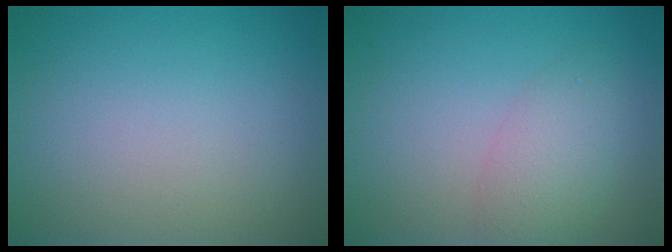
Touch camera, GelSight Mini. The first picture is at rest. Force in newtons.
{"total": 3.0, "press": 3.0, "slide": 0.1}